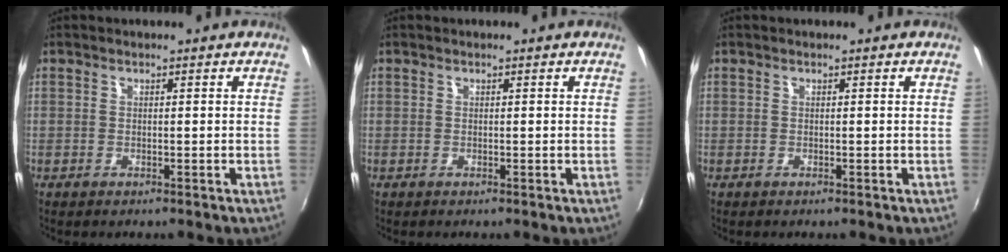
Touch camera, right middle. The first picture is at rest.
{"total": 0.0}
{"total": 0.0}